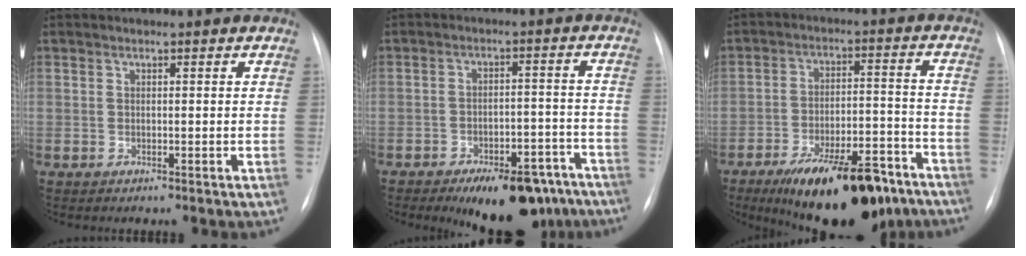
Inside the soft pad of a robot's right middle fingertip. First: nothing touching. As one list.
[{"total": 13.9, "force": [-10.4, 5.4, 7.4], "torque": [-0.068, 0.029, -0.145]}, {"total": 20.1, "force": [-13.8, 6.3, 13.1], "torque": [-0.158, 0.017, -0.209]}]